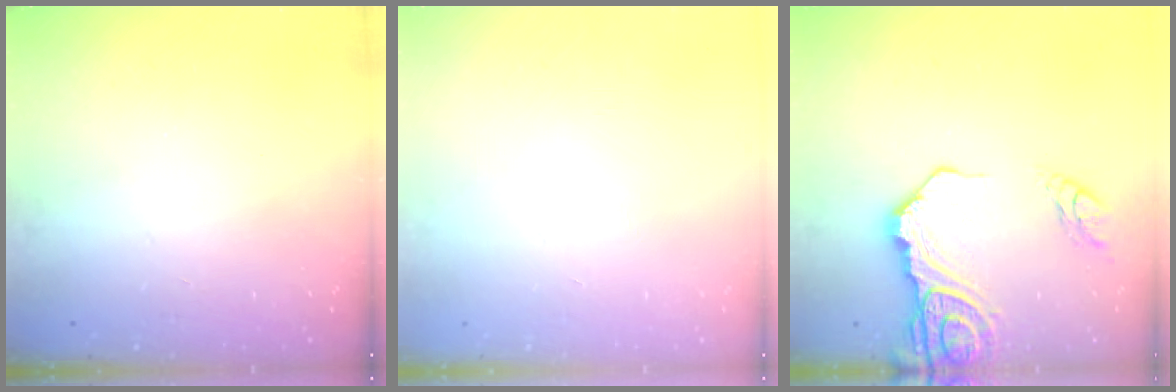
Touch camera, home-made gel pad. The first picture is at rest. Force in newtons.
{"total": 0.0}
{"total": 14.5, "press": 14.4, "slide": 2.0}